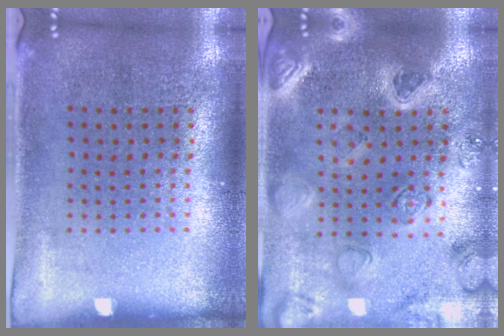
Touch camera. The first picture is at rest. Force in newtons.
{"total": 2.2, "press": 2.2, "slide": 0.4}